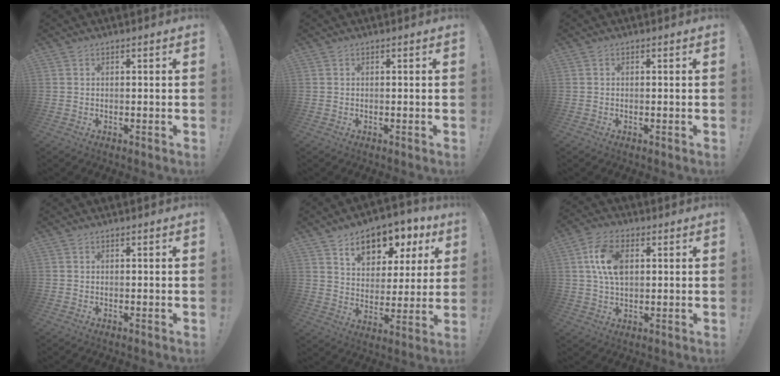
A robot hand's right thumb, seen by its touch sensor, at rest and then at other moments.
{"total": 0.0}
{"total": 0.0}
{"total": 0.0}
{"total": 12.5, "force": [7.6, 7.5, 6.5], "torque": [-0.094, -0.046, 0.135]}
{"total": 10.8, "force": [2.4, 7.0, 7.9], "torque": [-0.144, 0.006, 0.045]}